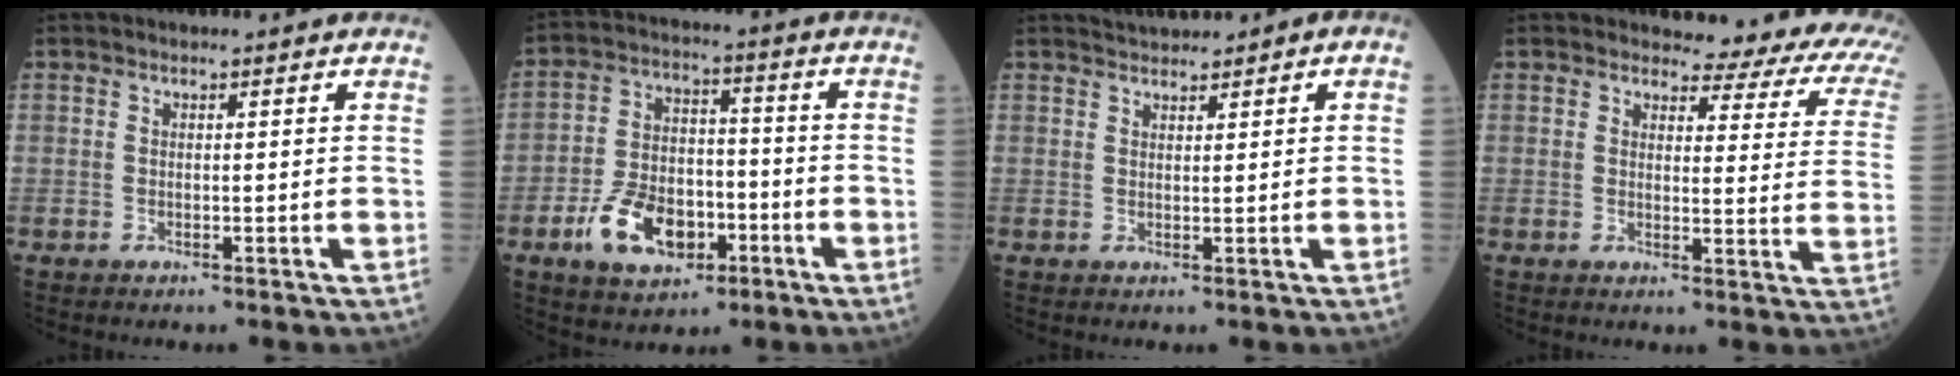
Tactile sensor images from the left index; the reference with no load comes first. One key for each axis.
{"total": 10.9, "fx": -4.9, "fy": 6.7, "fz": 7.1, "tx": -0.145, "ty": 0.011, "tz": -0.082}
{"total": 2.1, "fx": 1.7, "fy": 0.6, "fz": 1.1, "tx": -0.022, "ty": 0.020, "tz": 0.033}
{"total": 11.6, "fx": 10.2, "fy": 3.4, "fz": 4.5, "tx": -0.027, "ty": -0.040, "tz": 0.080}